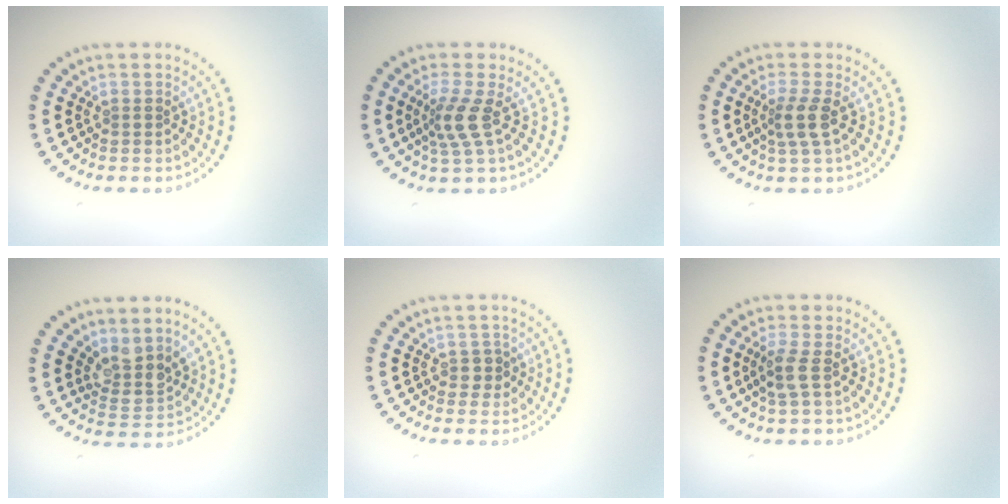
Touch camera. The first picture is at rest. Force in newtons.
{"total": 2.9, "press": 2.0, "slide": 2.0}
{"total": 2.5, "press": 1.8, "slide": 1.7}
{"total": 2.9, "press": 2.2, "slide": 1.9}
{"total": 1.3, "press": 1.1, "slide": 0.6}
{"total": 2.0, "press": 1.7, "slide": 1.1}